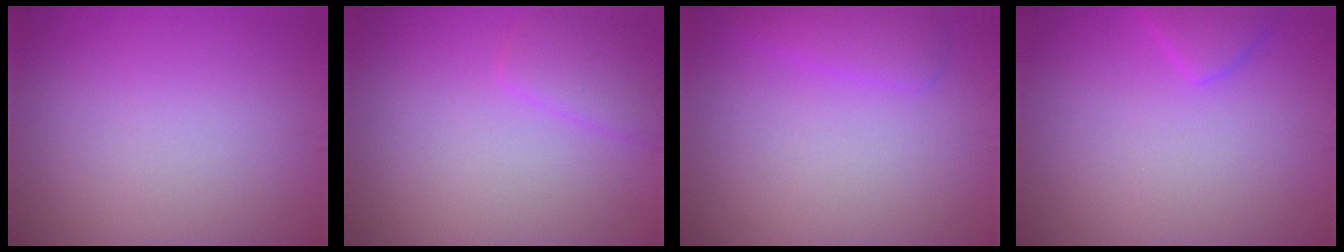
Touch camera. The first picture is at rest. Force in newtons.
{"total": 2.3, "press": 2.3, "slide": 0.2}
{"total": 2.2, "press": 2.2, "slide": 0.0}
{"total": 1.8, "press": 1.8, "slide": 0.1}